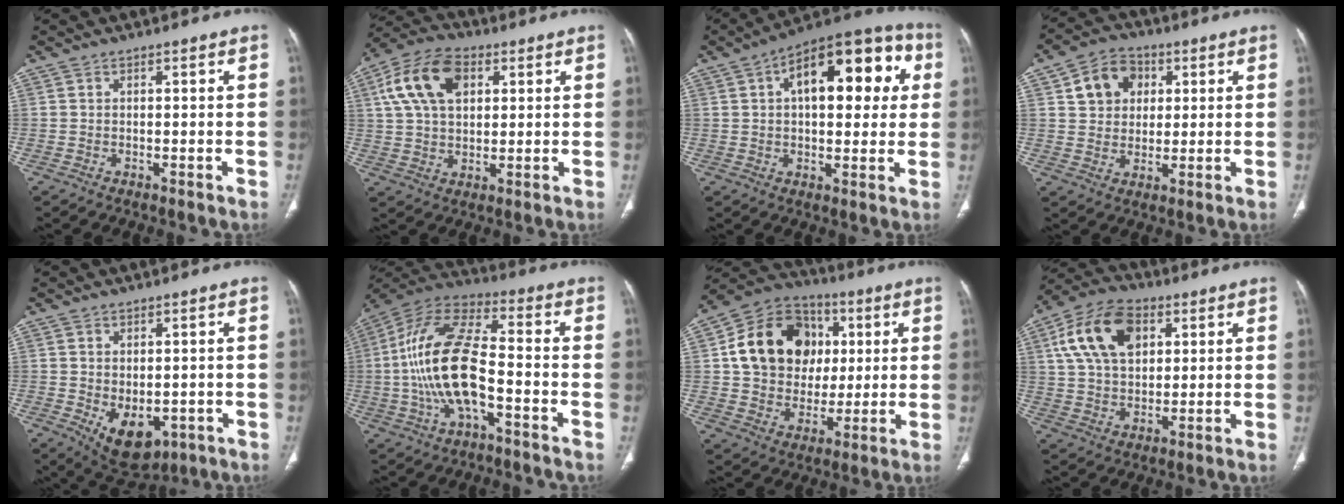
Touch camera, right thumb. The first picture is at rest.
{"total": 13.6, "force": [4.5, 8.5, 9.7], "torque": [-0.176, 0.011, 0.080]}
{"total": 20.7, "force": [5.4, 10.3, 17.1], "torque": [-0.191, 0.029, 0.069]}
{"total": 9.4, "force": [3.0, 7.6, 4.6], "torque": [-0.045, -0.002, 0.049]}
{"total": 9.0, "force": [-2.4, 5.6, 6.6], "torque": [-0.079, -0.008, -0.014]}
{"total": 17.9, "force": [-3.3, 7.5, 16.0], "torque": [-0.324, 0.041, -0.063]}
{"total": 18.9, "force": [3.7, 15.6, 10.0], "torque": [-0.145, 0.015, 0.067]}
{"total": 15.1, "force": [5.1, 9.6, 10.5], "torque": [-0.180, 0.004, 0.093]}